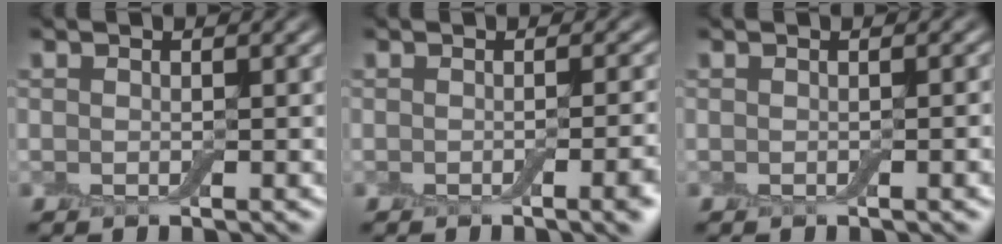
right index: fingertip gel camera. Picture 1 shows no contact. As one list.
[{"total": 3.6, "force": [-1.5, 1.1, 3.2], "torque": [-0.031, -0.003, -0.016]}, {"total": 1.6, "force": [-0.4, 0.3, 1.5], "torque": [-0.019, -0.001, -0.005]}]